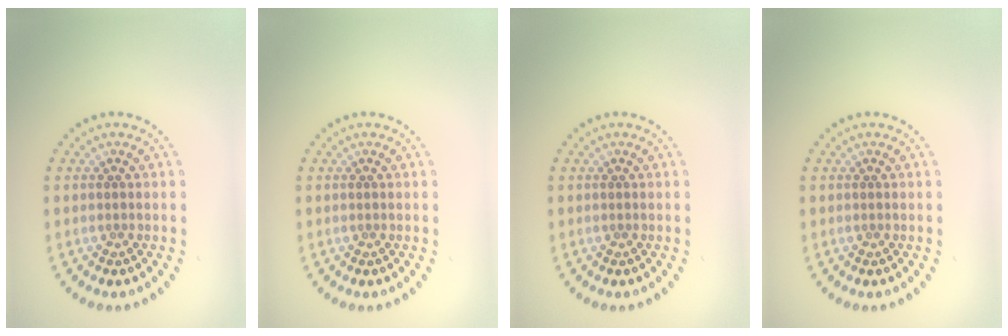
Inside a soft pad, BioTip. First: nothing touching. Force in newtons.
{"total": 0.0}
{"total": 0.0}
{"total": 0.0}